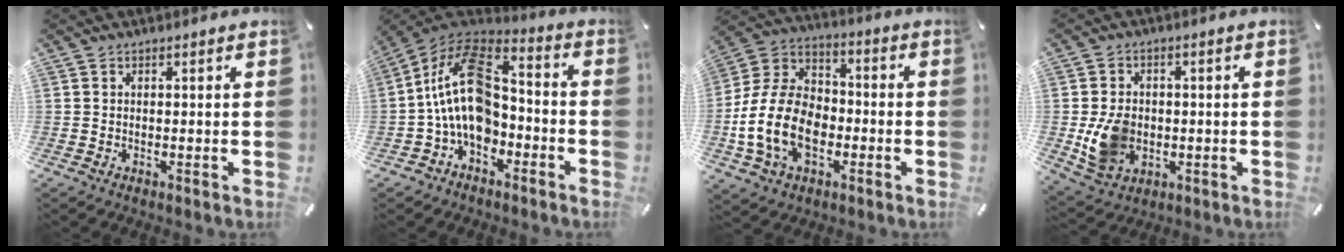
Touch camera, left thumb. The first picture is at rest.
{"total": 17.8, "force": [-1.7, 12.2, 12.8], "torque": [-0.265, 0.014, -0.031]}
{"total": 16.2, "force": [-4.6, 11.6, 10.3], "torque": [-0.244, 0.022, -0.088]}
{"total": 9.3, "force": [-1.1, 7.6, 5.2], "torque": [-0.107, 0.002, -0.020]}